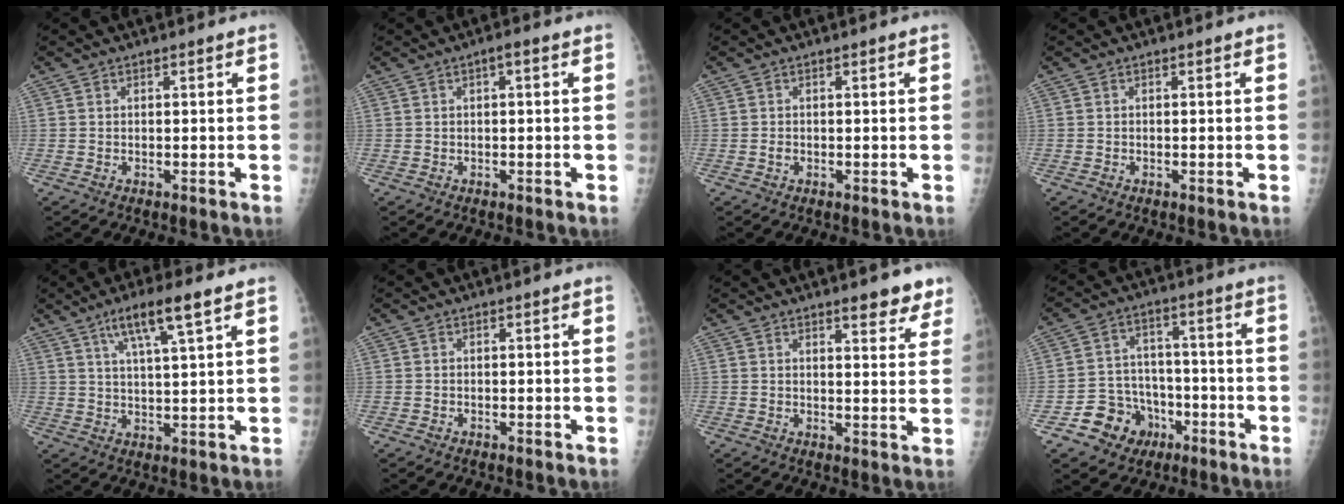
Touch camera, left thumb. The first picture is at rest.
{"total": 1.3, "force": [0.3, 0.4, 1.2], "torque": [-0.018, 0.005, 0.001]}
{"total": 0.7, "force": [-0.2, 0.6, 0.4], "torque": [-0.005, 0.001, -0.003]}
{"total": 0.0}
{"total": 8.7, "force": [4.9, 0.8, 7.1], "torque": [-0.135, -0.014, 0.090]}
{"total": 0.0}
{"total": 6.2, "force": [4.7, 1.9, 3.6], "torque": [-0.020, -0.025, 0.054]}
{"total": 10.0, "force": [-4.9, 8.4, 2.5], "torque": [-0.004, 0.047, -0.072]}